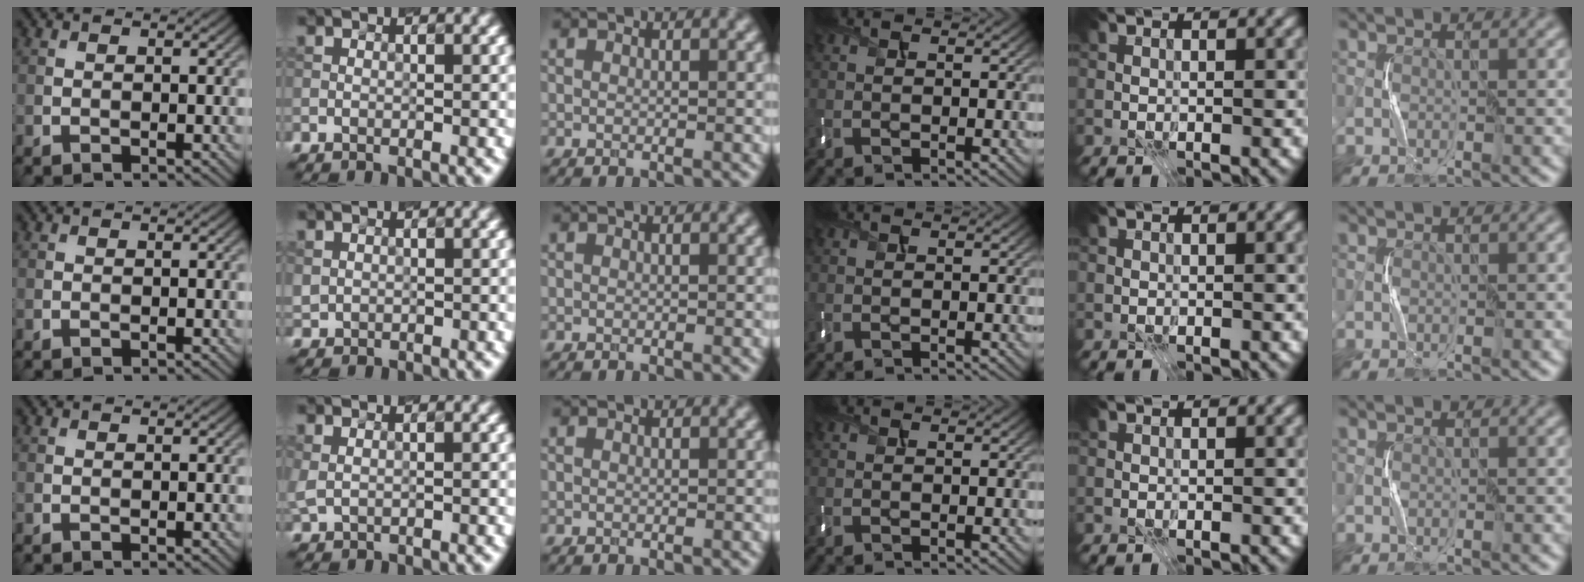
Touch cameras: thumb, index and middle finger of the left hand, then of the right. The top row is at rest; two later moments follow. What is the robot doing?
{"motion": "press", "object": "mouse"}